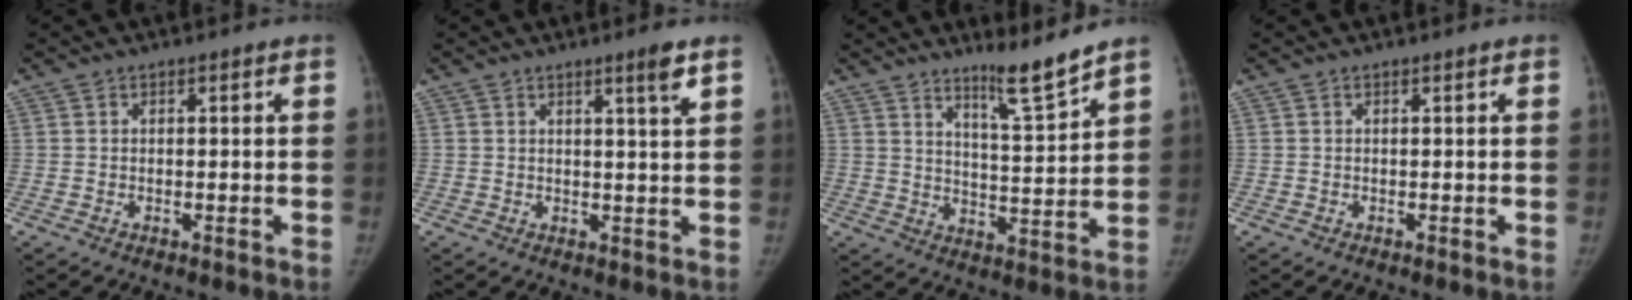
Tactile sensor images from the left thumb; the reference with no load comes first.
{"total": 3.2, "force": [2.0, -0.3, 2.4], "torque": [-0.032, -0.017, 0.033]}
{"total": 7.8, "force": [6.5, -0.2, 4.2], "torque": [-0.063, -0.063, 0.111]}
{"total": 0.0}